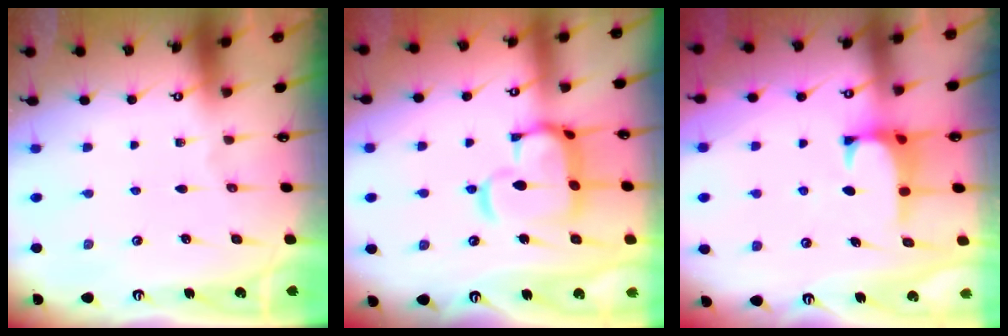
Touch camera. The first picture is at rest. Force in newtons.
{"total": 11.6, "press": 11.5, "slide": 1.3}
{"total": 0.7, "press": 0.0, "slide": 0.7}